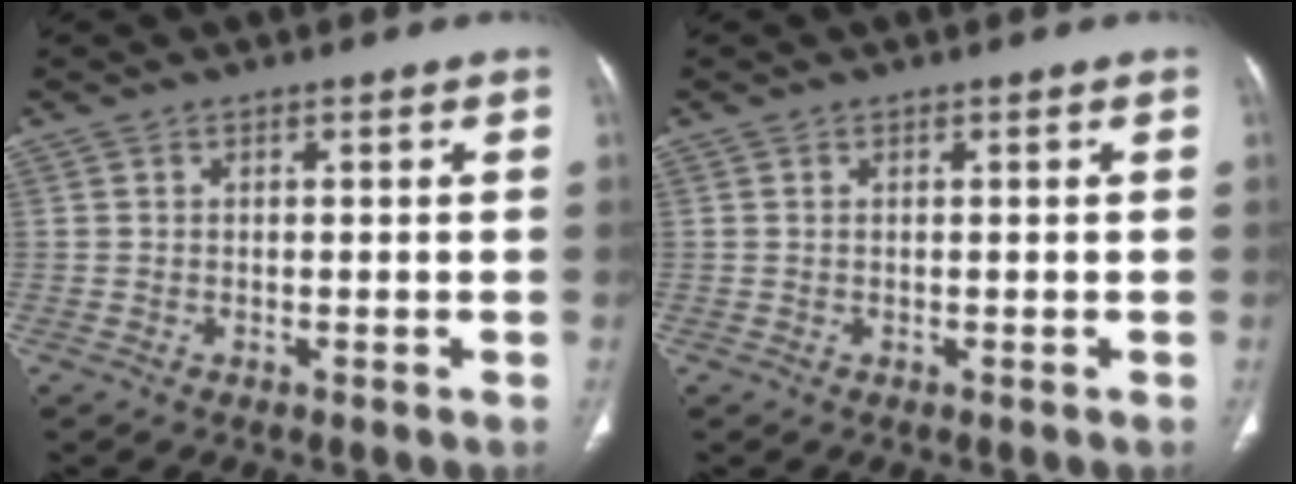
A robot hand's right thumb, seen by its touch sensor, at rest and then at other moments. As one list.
[{"total": 0.0}]